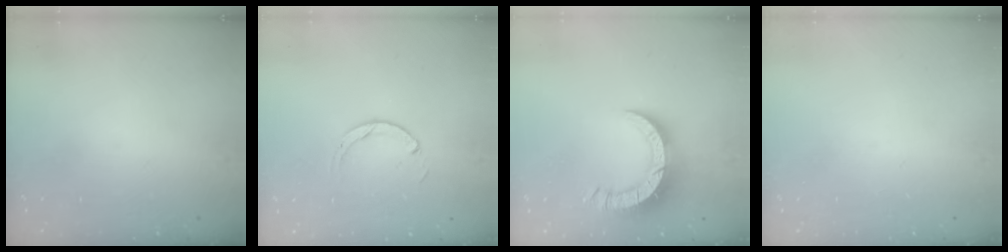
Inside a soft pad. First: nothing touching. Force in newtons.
{"total": 3.0, "press": 2.9, "slide": 0.4}
{"total": 10.0, "press": 9.9, "slide": 1.2}
{"total": 0.0}